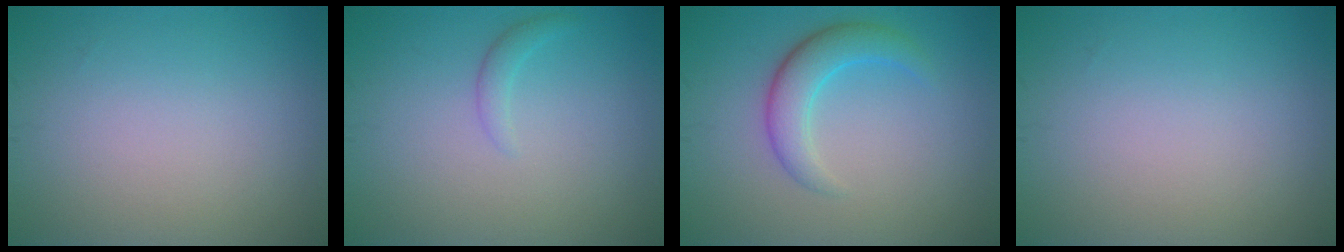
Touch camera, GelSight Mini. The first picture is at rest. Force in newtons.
{"total": 1.1, "press": 1.1, "slide": 0.1}
{"total": 3.6, "press": 3.6, "slide": 0.2}
{"total": 0.0}